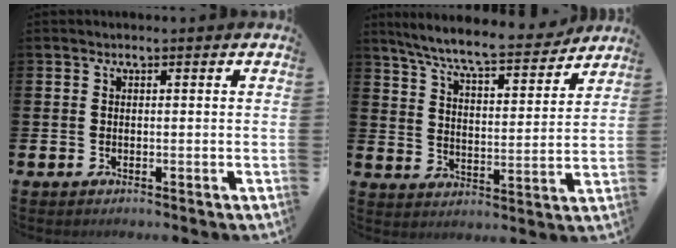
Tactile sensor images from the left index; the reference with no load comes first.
{"total": 8.2, "force": [7.5, 0.9, 3.1], "torque": [-0.088, -0.051, 0.128]}